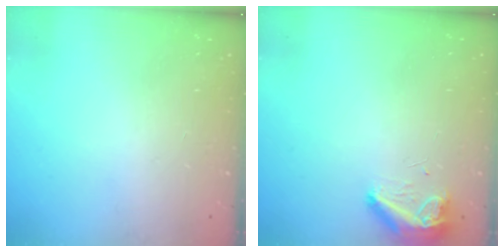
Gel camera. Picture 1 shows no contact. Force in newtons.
{"total": 13.1, "press": 10.6, "slide": 7.7}